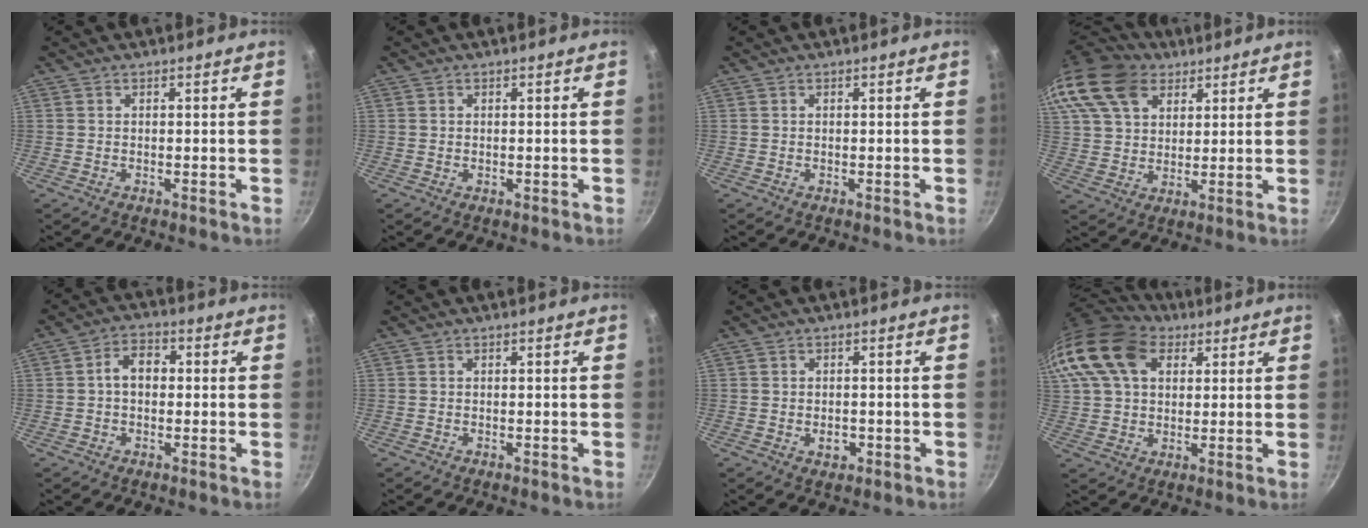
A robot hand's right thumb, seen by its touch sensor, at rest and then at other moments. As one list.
[{"total": 0.0}, {"total": 0.0}, {"total": 18.5, "force": [10.9, 12.2, 8.7], "torque": [-0.178, 0.005, 0.203]}, {"total": 5.3, "force": [0.2, 3.8, 3.7], "torque": [-0.042, 0.016, -0.005]}, {"total": 0.0}, {"total": 2.5, "force": [-0.7, 1.8, 1.5], "torque": [-0.017, 0.004, -0.007]}, {"total": 21.1, "force": [8.7, 14.7, 12.3], "torque": [-0.268, 0.027, 0.154]}]